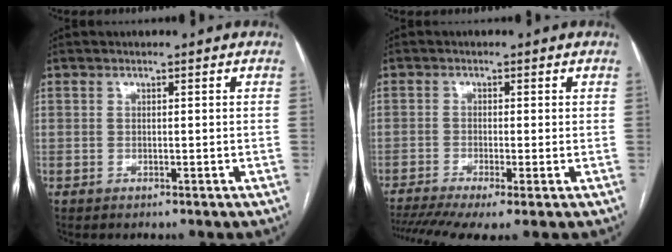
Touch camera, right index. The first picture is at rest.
{"total": 8.4, "force": [-5.4, 1.3, 6.2], "torque": [-0.116, -0.009, -0.094]}